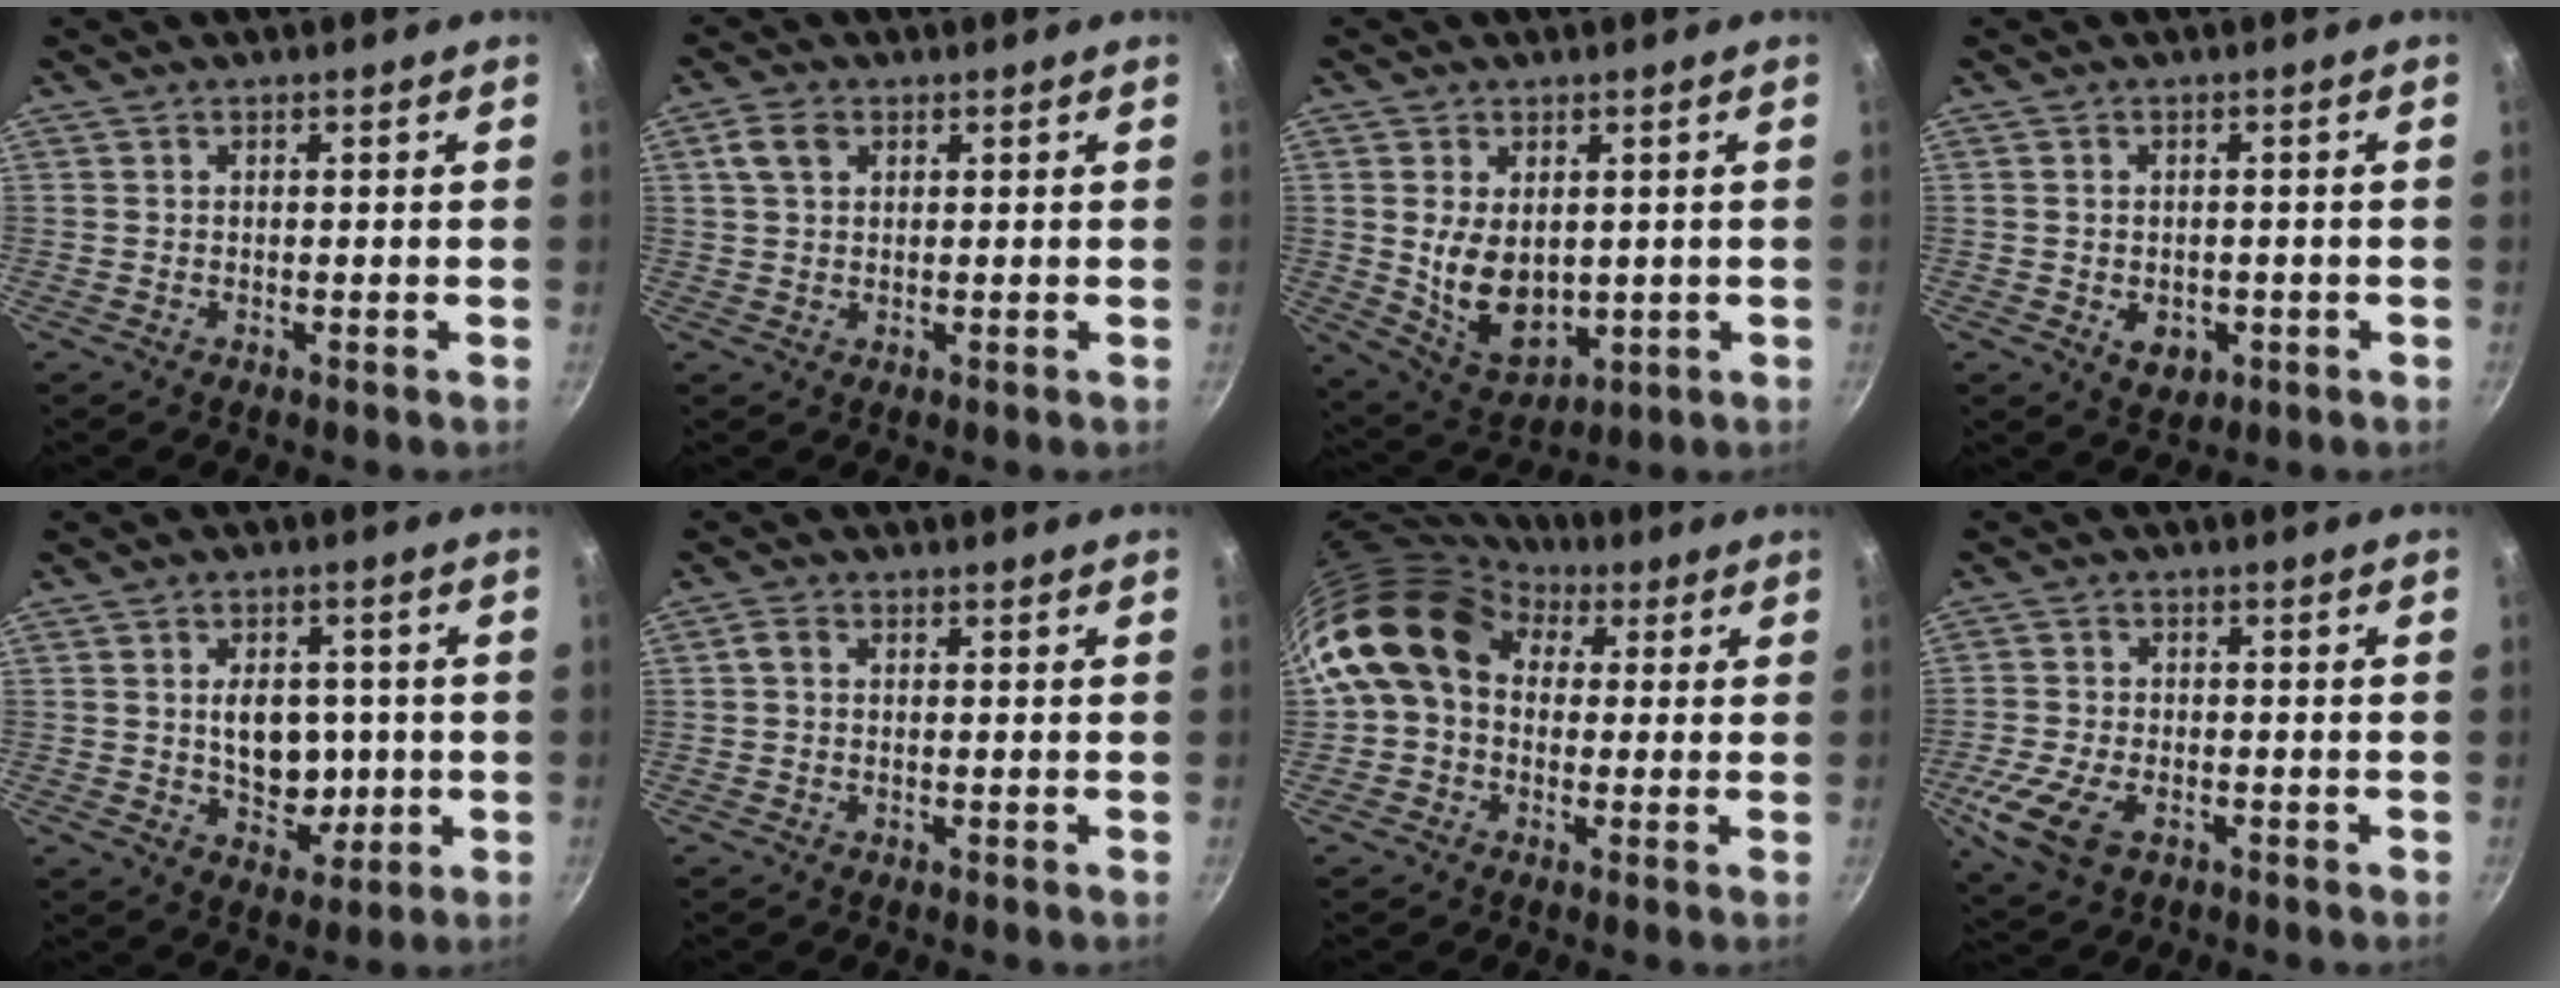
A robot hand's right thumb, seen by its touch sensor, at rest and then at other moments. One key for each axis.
{"total": 4.1, "fx": 1.6, "fy": 2.7, "fz": 2.7, "tx": -0.045, "ty": 0.006, "tz": 0.030}
{"total": 11.0, "fx": 0.9, "fy": 7.3, "fz": 8.2, "tx": -0.125, "ty": -0.023, "tz": 0.042}
{"total": 4.6, "fx": -1.3, "fy": 3.4, "fz": 2.8, "tx": -0.030, "ty": 0.002, "tz": -0.008}
{"total": 9.9, "fx": 0.1, "fy": 7.2, "fz": 6.8, "tx": -0.060, "ty": -0.001, "tz": 0.011}
{"total": 1.7, "fx": 0.1, "fy": 1.0, "fz": 1.3, "tx": -0.033, "ty": 0.008, "tz": -0.001}
{"total": 12.7, "fx": 3.1, "fy": 9.9, "fz": 7.3, "tx": -0.103, "ty": 0.016, "tz": 0.033}
{"total": 10.0, "fx": -3.9, "fy": 5.9, "fz": 7.1, "tx": -0.149, "ty": 0.002, "tz": -0.074}